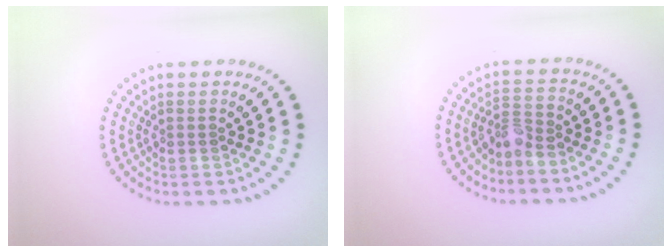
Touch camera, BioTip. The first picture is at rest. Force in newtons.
{"total": 2.1, "press": 1.5, "slide": 1.4}